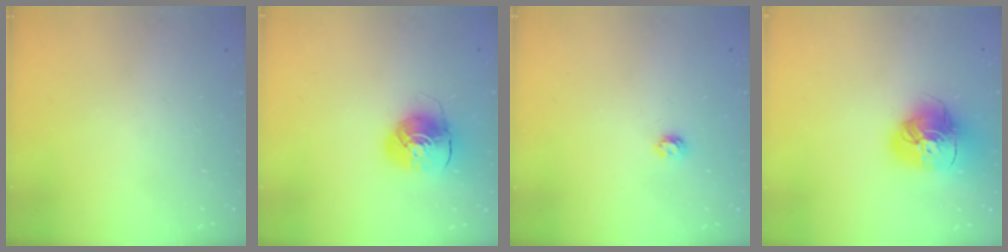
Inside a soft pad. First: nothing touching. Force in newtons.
{"total": 9.1, "press": 9.1, "slide": 0.5}
{"total": 4.2, "press": 4.2, "slide": 0.5}
{"total": 14.4, "press": 14.3, "slide": 1.8}